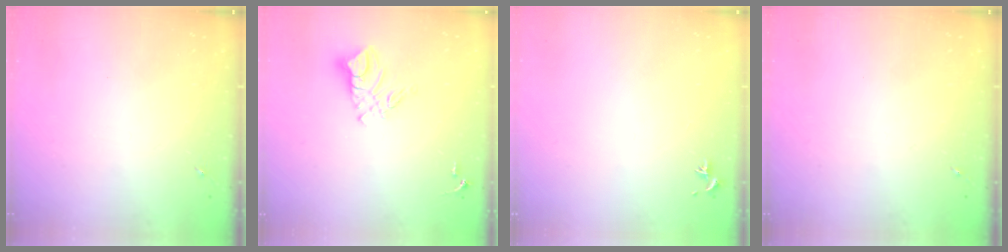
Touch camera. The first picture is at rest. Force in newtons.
{"total": 9.8, "press": 9.8, "slide": 0.9}
{"total": 0.8, "press": 0.7, "slide": 0.3}
{"total": 0.0}